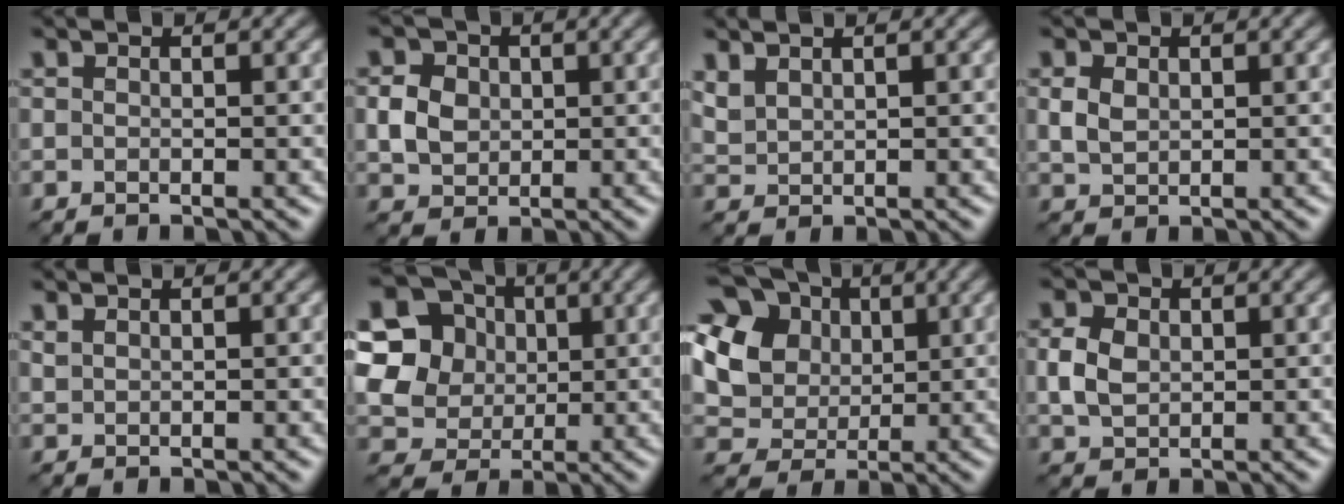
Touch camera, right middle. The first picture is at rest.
{"total": 2.8, "force": [0.3, 2.5, 1.3], "torque": [-0.031, 0.001, 0.007]}
{"total": 1.5, "force": [1.2, 0.7, 0.5], "torque": [-0.019, 0.000, 0.032]}
{"total": 1.7, "force": [0.5, 1.3, 1.0], "torque": [-0.025, 0.000, 0.013]}
{"total": 0.6, "force": [0.5, 0.3, 0.1], "torque": [-0.005, 0.000, 0.015]}
{"total": 13.6, "force": [4.1, 11.9, 5.2], "torque": [-0.153, 0.031, 0.065]}
{"total": 14.9, "force": [5.6, 12.2, 6.4], "torque": [-0.179, 0.028, 0.098]}
{"total": 2.8, "force": [0.4, 2.3, 1.6], "torque": [-0.043, 0.002, 0.007]}